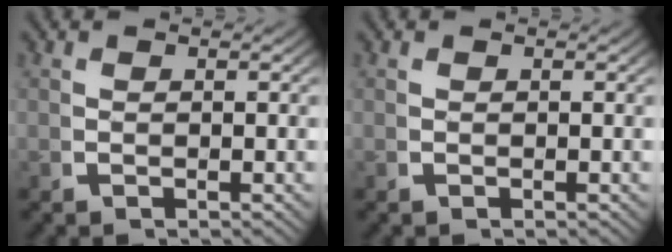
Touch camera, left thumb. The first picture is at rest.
{"total": 0.0}